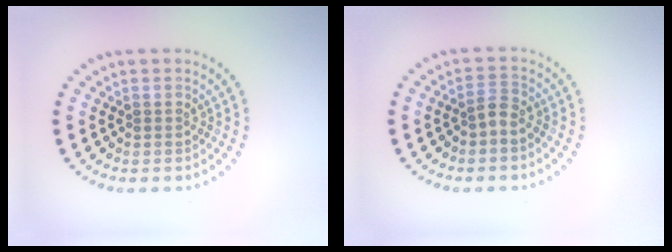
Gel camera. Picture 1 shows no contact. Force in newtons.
{"total": 1.3, "press": 1.1, "slide": 0.8}